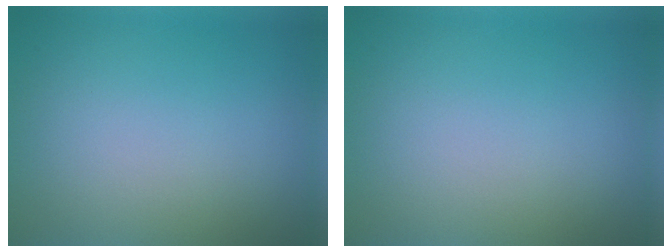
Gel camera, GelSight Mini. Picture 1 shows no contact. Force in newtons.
{"total": 0.0}